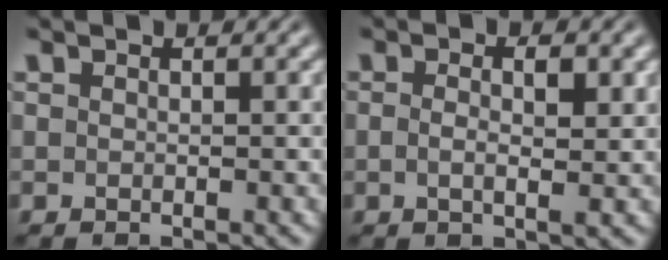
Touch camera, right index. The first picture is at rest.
{"total": 2.2, "force": [-0.2, 0.1, 2.2], "torque": [-0.029, -0.008, 0.001]}